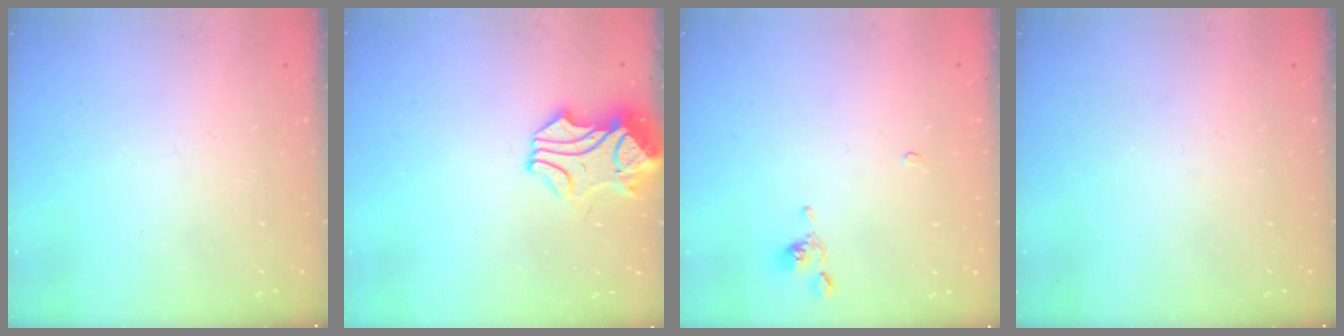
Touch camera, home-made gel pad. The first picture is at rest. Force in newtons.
{"total": 2.3, "press": 1.7, "slide": 1.4}
{"total": 0.0}
{"total": 0.0}